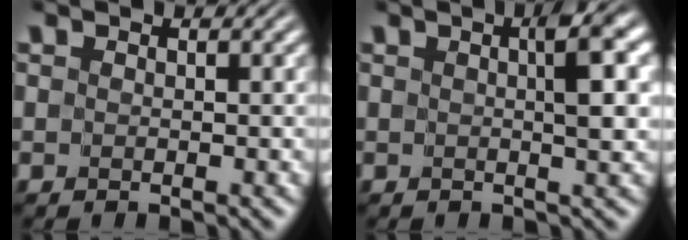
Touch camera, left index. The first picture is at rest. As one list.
[{"total": 3.6, "force": [0.9, 0.4, 3.4], "torque": [-0.044, 0.008, 0.009]}]